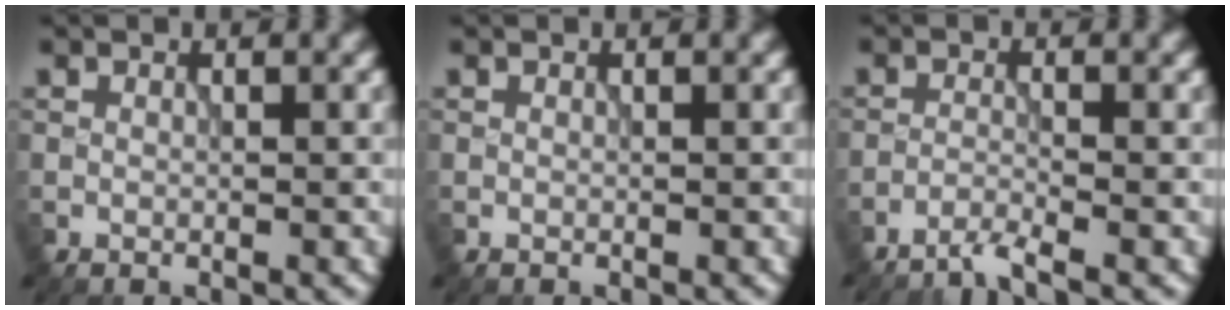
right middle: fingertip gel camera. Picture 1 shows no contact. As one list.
[{"total": 0.0}, {"total": 1.7, "force": [-1.4, -0.1, 0.8], "torque": [-0.010, 0.000, -0.042]}]